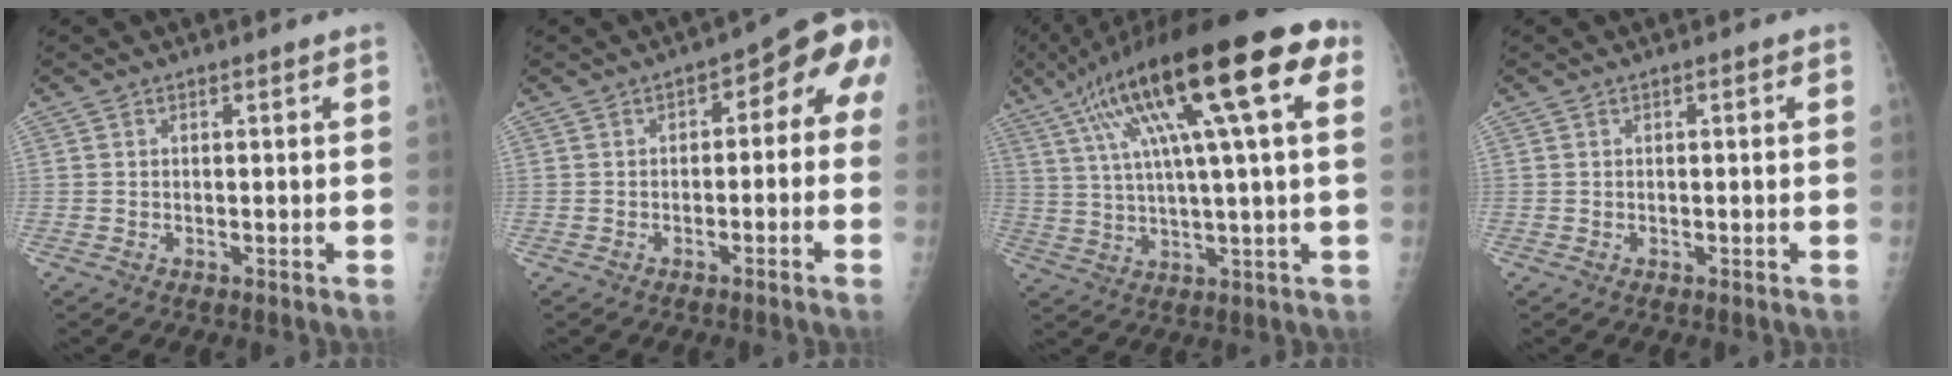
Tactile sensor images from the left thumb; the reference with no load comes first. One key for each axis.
{"total": 7.8, "fx": -1.0, "fy": 4.5, "fz": 6.3, "tx": -0.044, "ty": 0.046, "tz": -0.025}
{"total": 24.6, "fx": 9.7, "fy": 5.4, "fz": 21.9, "tx": -0.367, "ty": 0.026, "tz": 0.152}
{"total": 0.0}